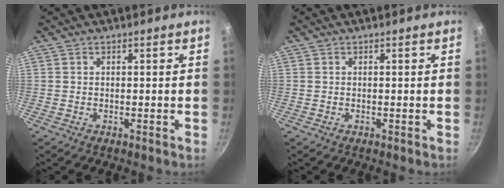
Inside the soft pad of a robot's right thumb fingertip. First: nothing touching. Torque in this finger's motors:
{"motor_torque": [0.00, 0.00, 0.01, 0.01, 0.01]}